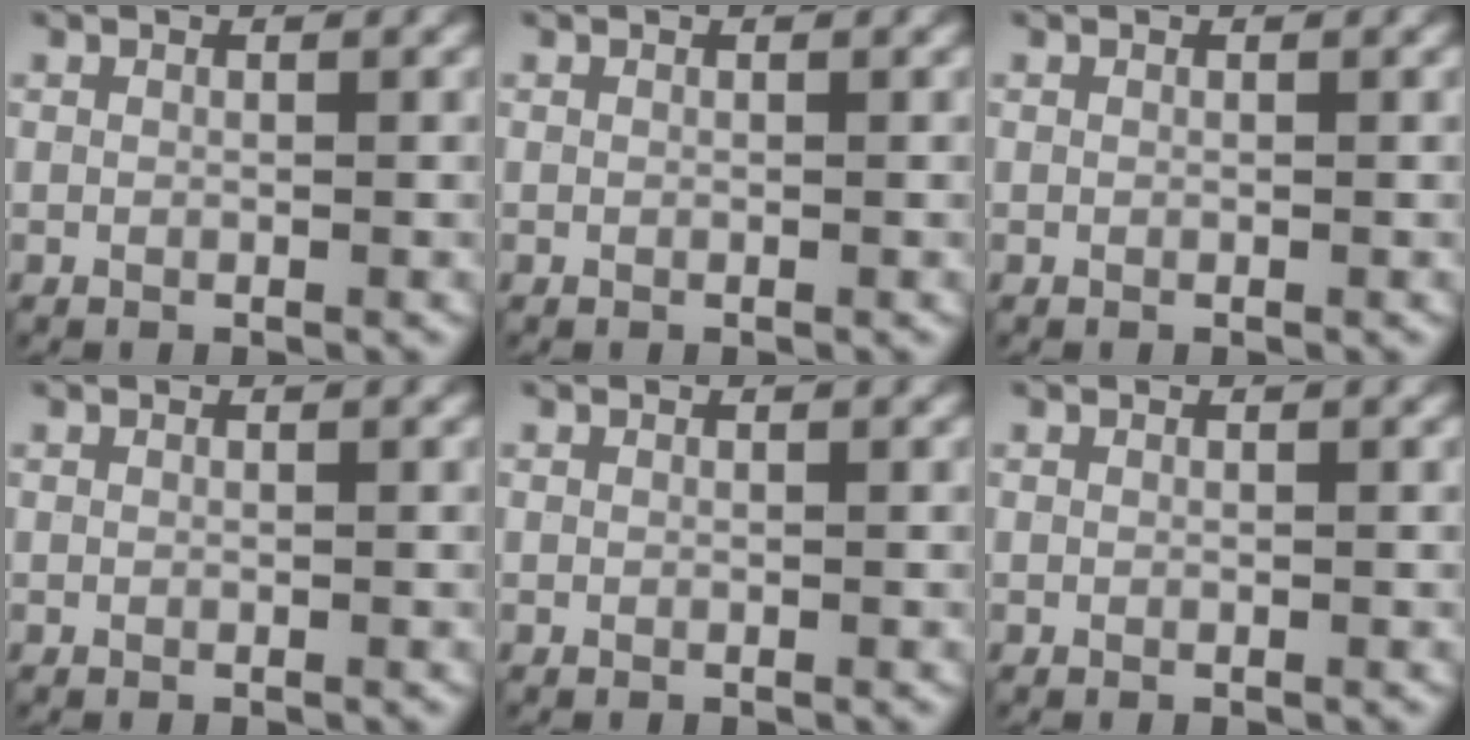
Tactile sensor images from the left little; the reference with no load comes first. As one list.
[{"total": 0.0}, {"total": 0.0}, {"total": 0.0}, {"total": 0.0}, {"total": 0.0}]